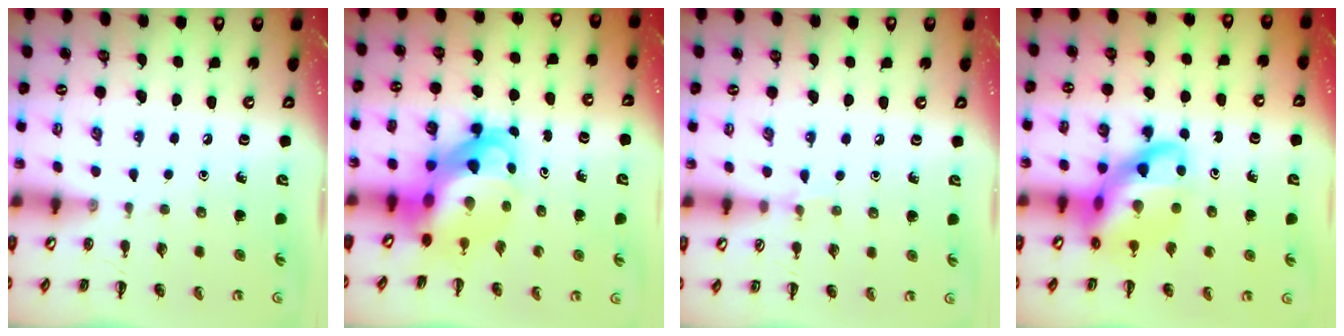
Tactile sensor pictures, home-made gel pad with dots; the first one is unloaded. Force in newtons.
{"total": 7.8, "press": 7.5, "slide": 2.1}
{"total": 4.5, "press": 4.2, "slide": 1.6}
{"total": 13.2, "press": 12.8, "slide": 3.4}